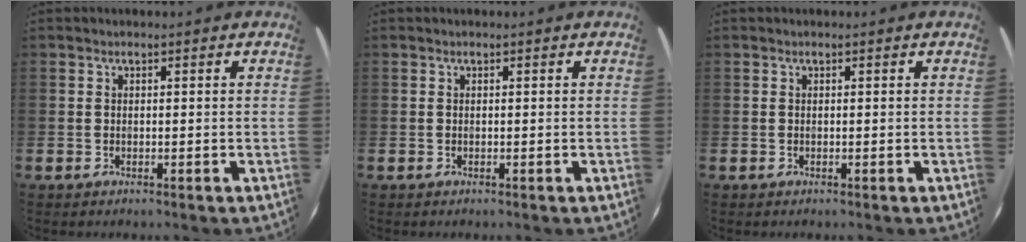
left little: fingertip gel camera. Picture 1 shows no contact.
{"total": 0.0}
{"total": 0.0}